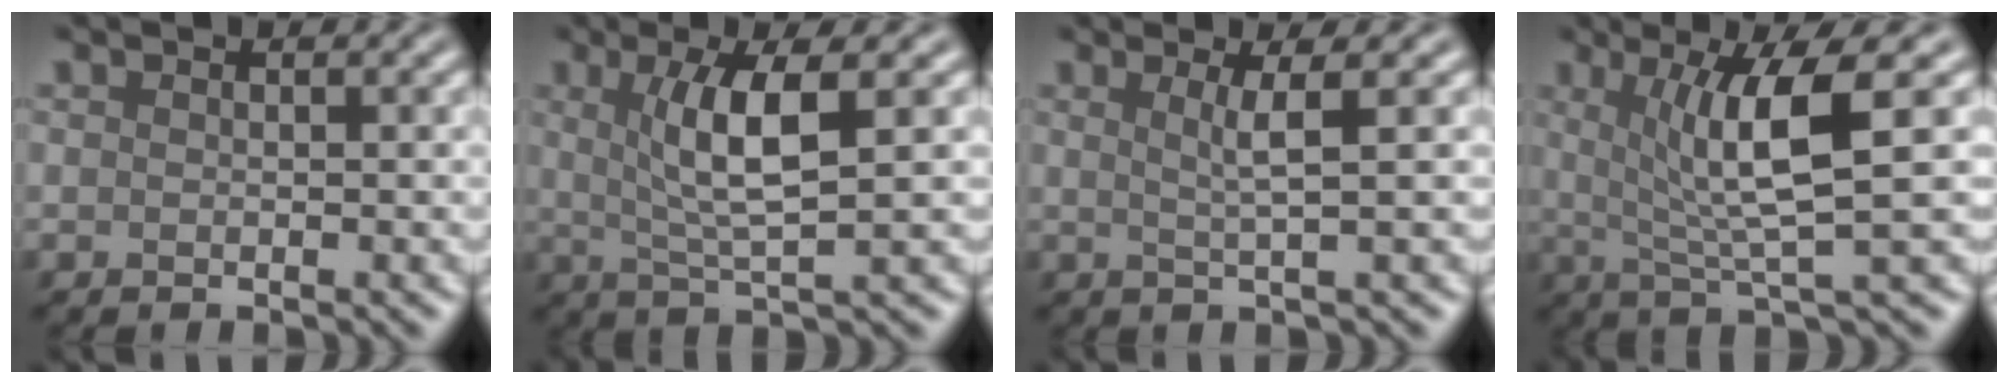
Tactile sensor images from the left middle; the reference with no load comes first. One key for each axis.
{"total": 5.1, "fx": 1.1, "fy": 1.1, "fz": 4.9, "tx": -0.091, "ty": 0.002, "tz": 0.024}
{"total": 2.5, "fx": 0.7, "fy": 0.4, "fz": 2.3, "tx": -0.042, "ty": 0.002, "tz": 0.007}
{"total": 6.5, "fx": 1.4, "fy": 1.1, "fz": 6.2, "tx": -0.108, "ty": 0.000, "tz": 0.026}